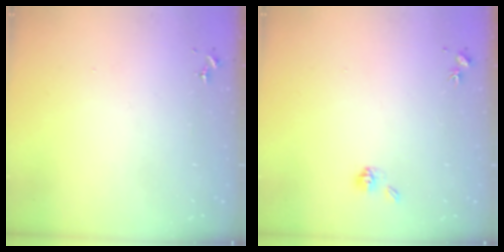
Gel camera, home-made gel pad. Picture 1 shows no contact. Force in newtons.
{"total": 4.4, "press": 3.9, "slide": 2.1}